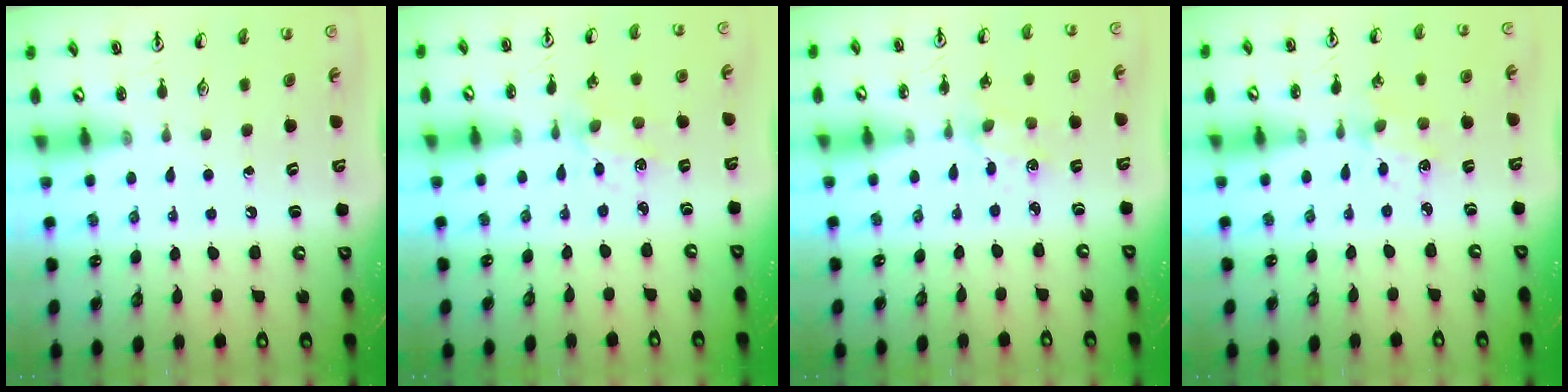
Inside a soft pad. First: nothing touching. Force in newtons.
{"total": 2.0, "press": 2.0, "slide": 0.3}
{"total": 2.7, "press": 2.7, "slide": 0.3}
{"total": 2.3, "press": 2.3, "slide": 0.4}